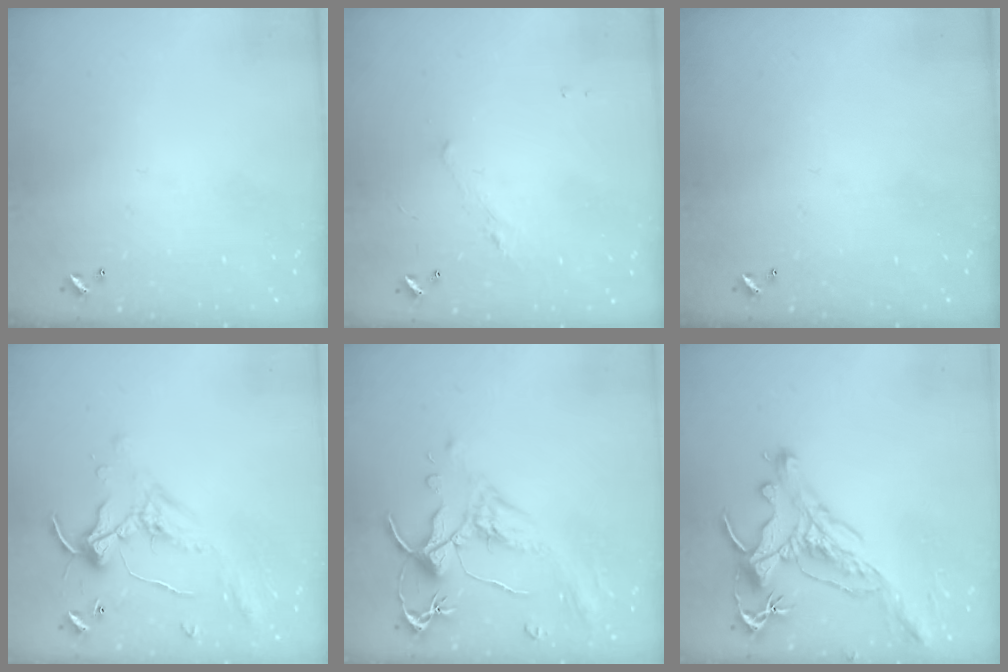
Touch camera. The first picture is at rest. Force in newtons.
{"total": 1.3, "press": 1.2, "slide": 0.6}
{"total": 0.0}
{"total": 0.8, "press": 0.8, "slide": 0.2}
{"total": 1.5, "press": 1.0, "slide": 1.1}
{"total": 1.2, "press": 0.9, "slide": 0.9}